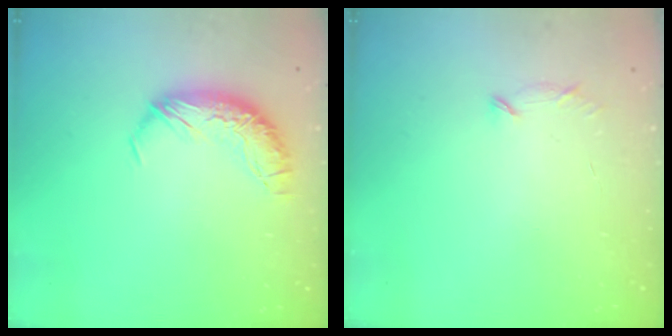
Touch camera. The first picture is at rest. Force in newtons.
{"total": 6.5, "press": 6.4, "slide": 1.2}